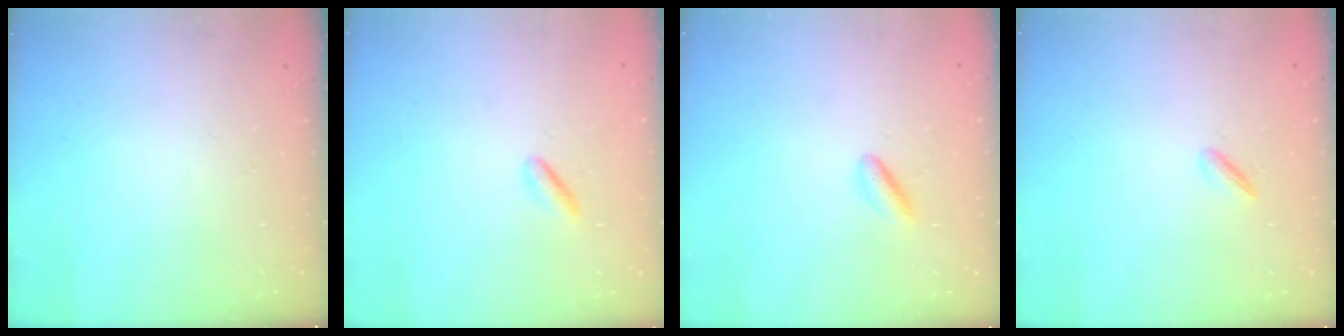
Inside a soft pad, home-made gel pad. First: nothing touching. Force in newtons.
{"total": 1.0, "press": 0.7, "slide": 0.7}
{"total": 2.7, "press": 2.6, "slide": 0.7}
{"total": 2.2, "press": 2.1, "slide": 0.6}